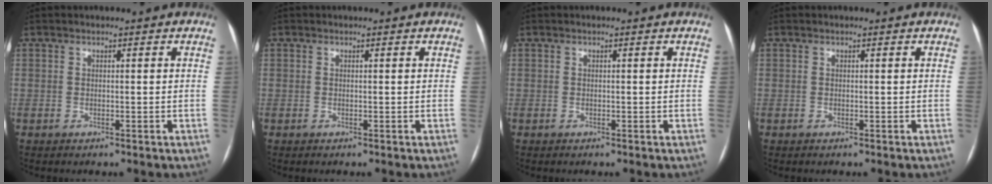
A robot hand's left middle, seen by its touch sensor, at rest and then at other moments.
{"total": 0.7, "force": [-0.4, -0.6, -0.3], "torque": [0.005, -0.006, -0.006]}
{"total": 0.0}
{"total": 0.0}